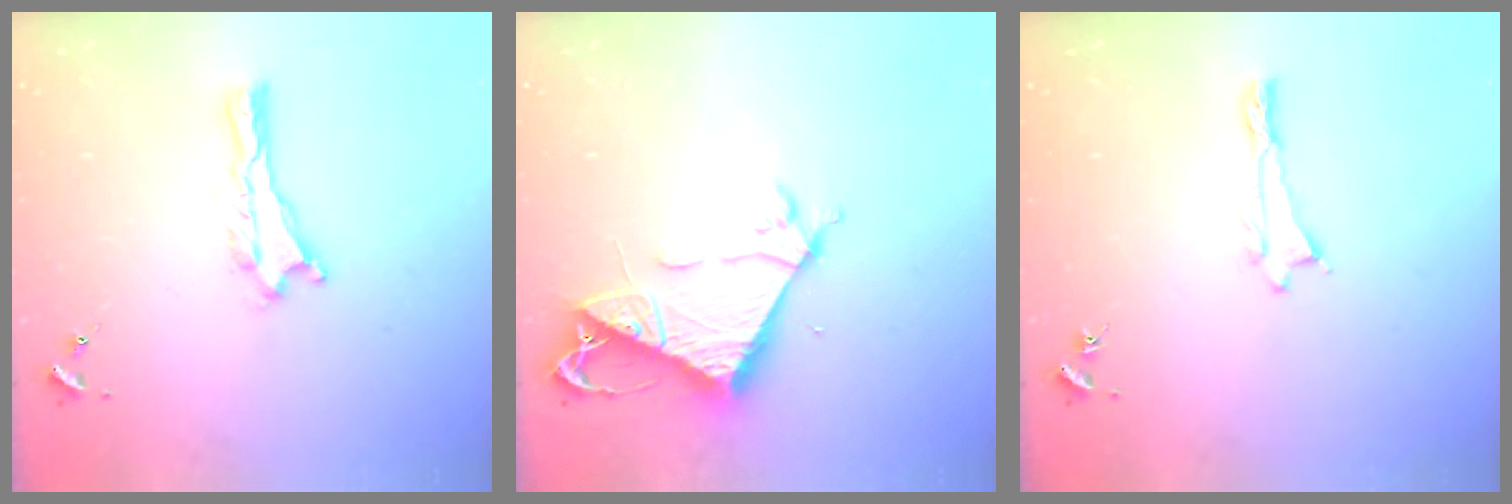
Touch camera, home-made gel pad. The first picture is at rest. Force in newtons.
{"total": 7.5, "press": 7.5, "slide": 0.1}
{"total": 0.0}